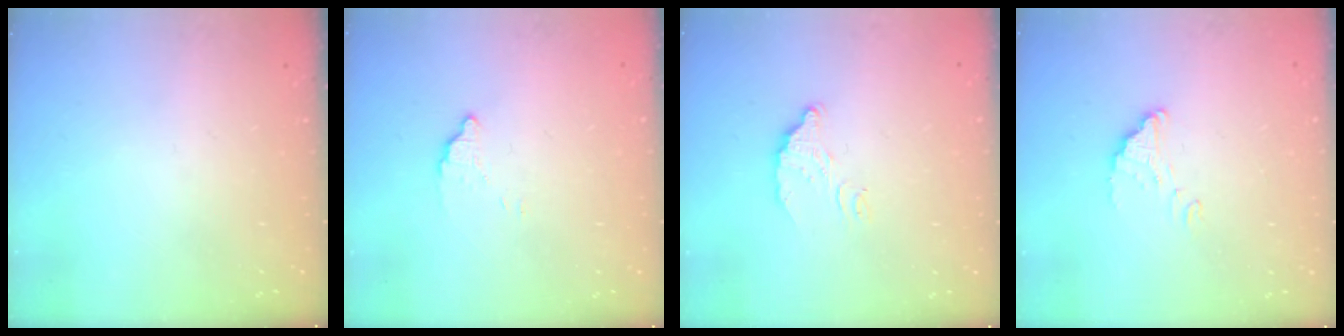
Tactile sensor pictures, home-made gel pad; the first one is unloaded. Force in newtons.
{"total": 2.4, "press": 2.4, "slide": 0.0}
{"total": 6.7, "press": 6.7, "slide": 0.3}
{"total": 1.8, "press": 1.8, "slide": 0.0}